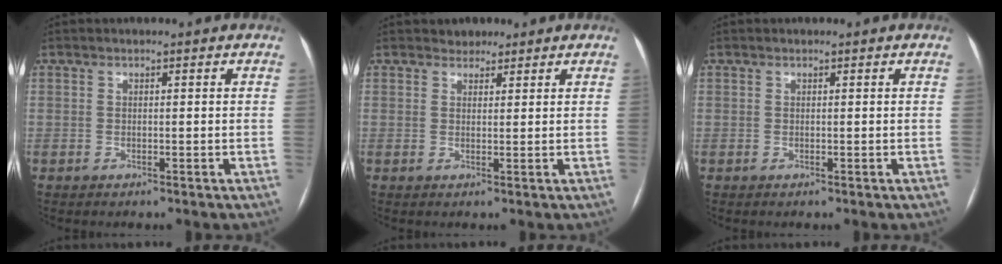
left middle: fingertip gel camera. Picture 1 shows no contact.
{"total": 2.0, "force": [1.6, 1.1, 0.0], "torque": [0.000, 0.004, 0.023]}
{"total": 0.0}